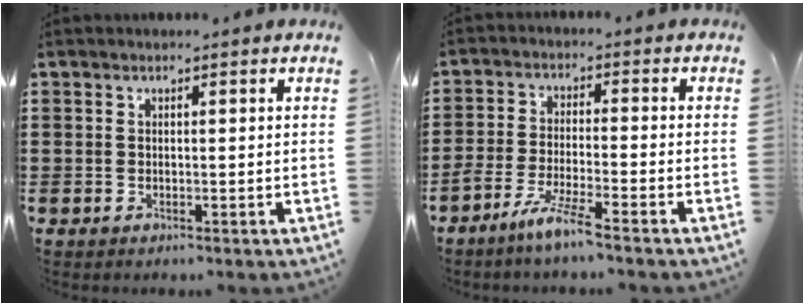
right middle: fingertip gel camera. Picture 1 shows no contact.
{"total": 5.8, "force": [-4.7, -0.3, 3.4], "torque": [-0.081, -0.018, -0.091]}